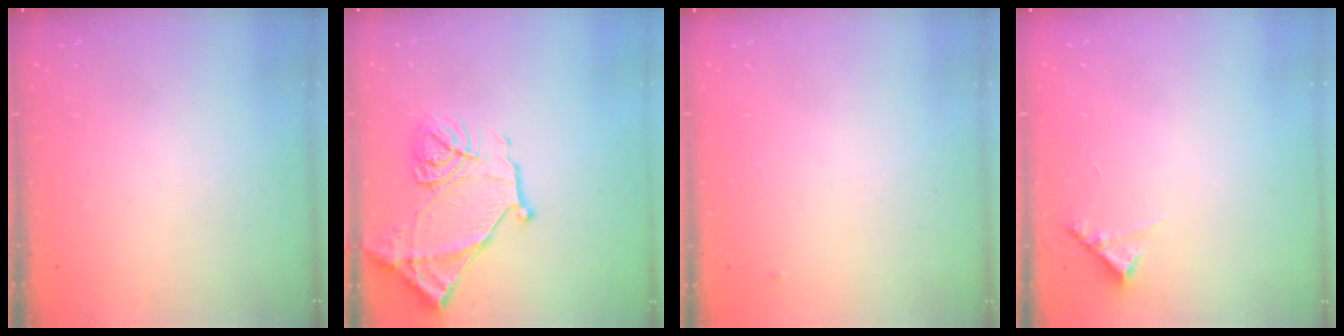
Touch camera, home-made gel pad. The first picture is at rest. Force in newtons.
{"total": 14.6, "press": 14.6, "slide": 1.0}
{"total": 2.8, "press": 2.8, "slide": 0.4}
{"total": 5.4, "press": 5.4, "slide": 0.4}